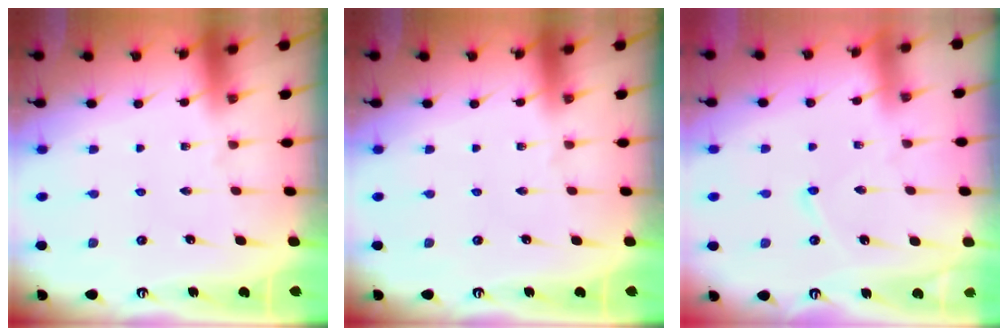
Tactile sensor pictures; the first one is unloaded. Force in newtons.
{"total": 0.0}
{"total": 3.5, "press": 3.5, "slide": 0.2}